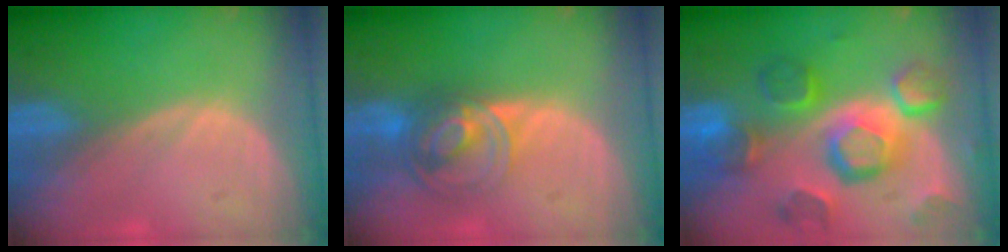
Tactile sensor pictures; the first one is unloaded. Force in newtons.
{"total": 7.5, "press": 6.1, "slide": 4.3}
{"total": 12.3, "press": 10.7, "slide": 6.0}